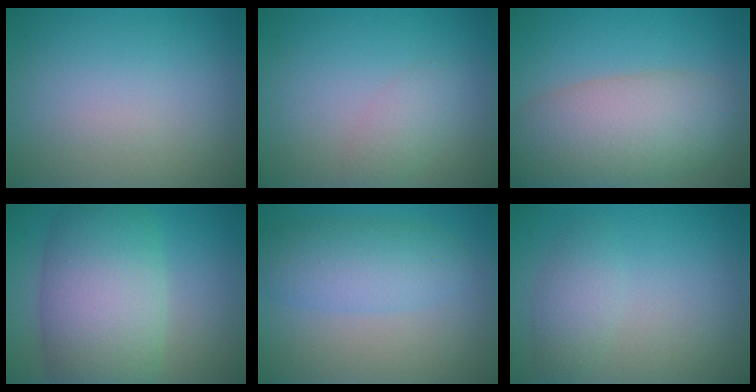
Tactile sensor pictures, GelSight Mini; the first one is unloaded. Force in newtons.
{"total": 1.7, "press": 1.7, "slide": 0.1}
{"total": 8.7, "press": 8.7, "slide": 0.8}
{"total": 10.1, "press": 10.0, "slide": 0.6}
{"total": 4.3, "press": 4.3, "slide": 0.1}
{"total": 2.2, "press": 2.2, "slide": 0.0}